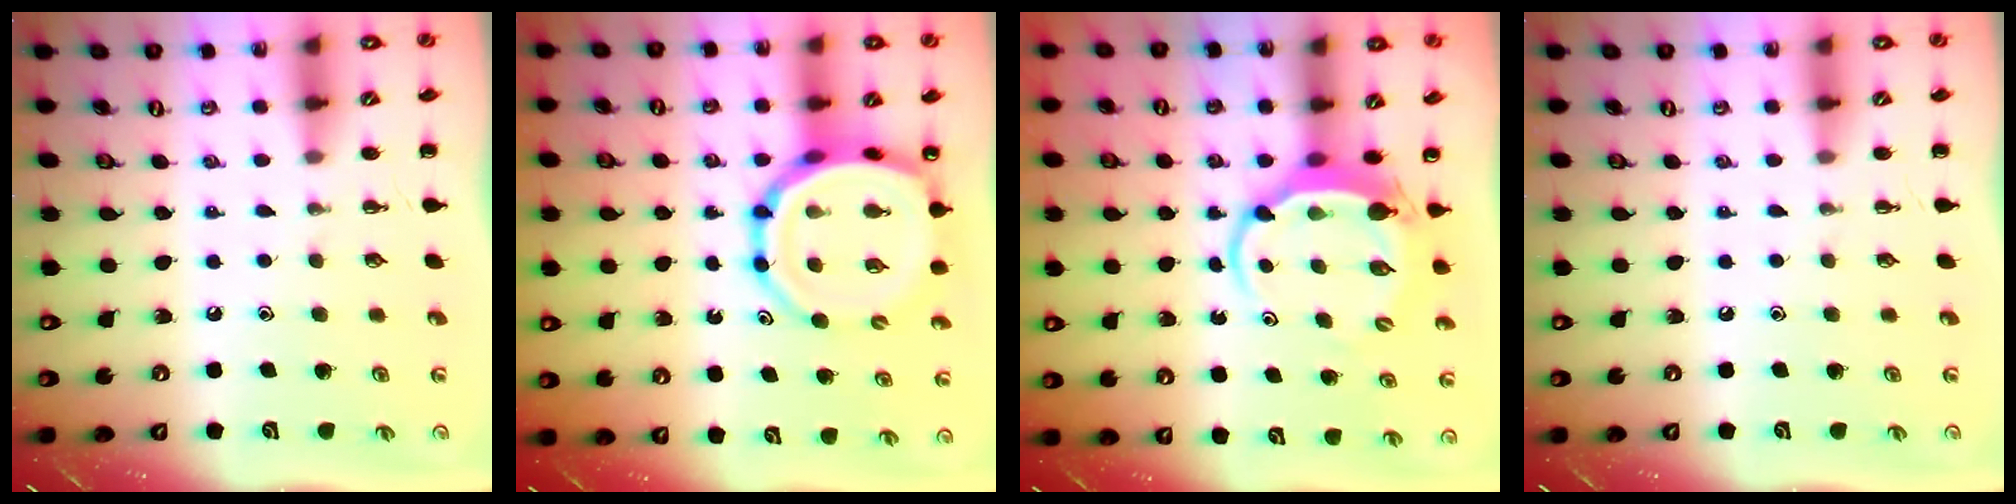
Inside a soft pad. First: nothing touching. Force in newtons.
{"total": 13.8, "press": 13.3, "slide": 3.8}
{"total": 5.6, "press": 5.5, "slide": 1.0}
{"total": 0.0}